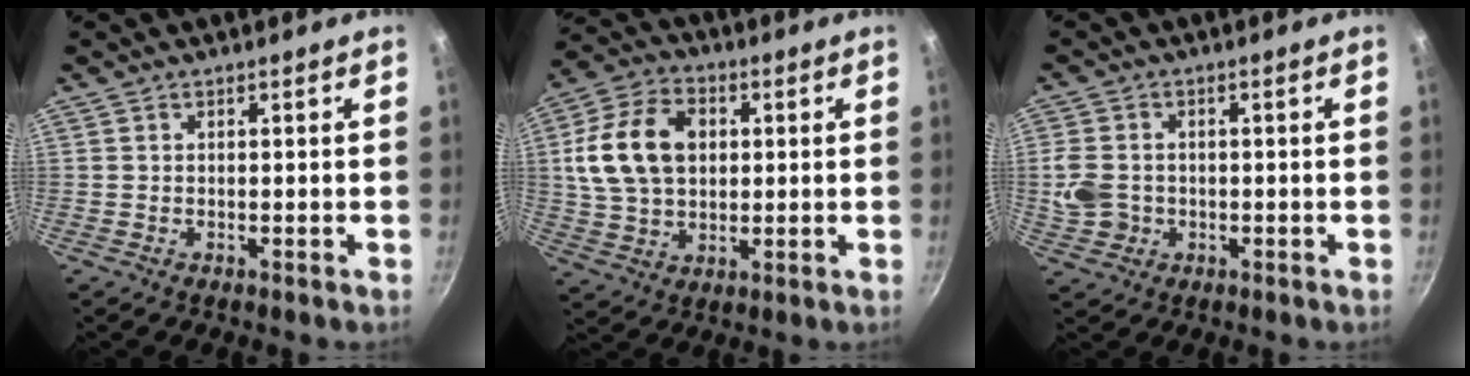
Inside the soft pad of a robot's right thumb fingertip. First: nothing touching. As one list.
[{"total": 15.8, "force": [2.7, 11.3, 10.7], "torque": [-0.182, 0.013, 0.044]}, {"total": 6.3, "force": [-0.7, 5.4, 3.3], "torque": [-0.058, 0.005, -0.012]}]